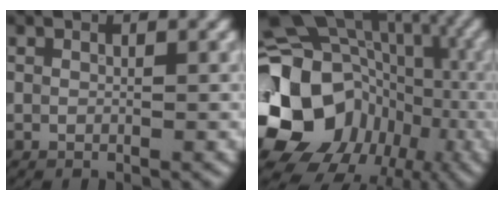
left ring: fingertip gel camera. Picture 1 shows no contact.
{"total": 18.8, "force": [-5.0, 15.7, 9.0], "torque": [-0.164, 0.009, -0.096]}